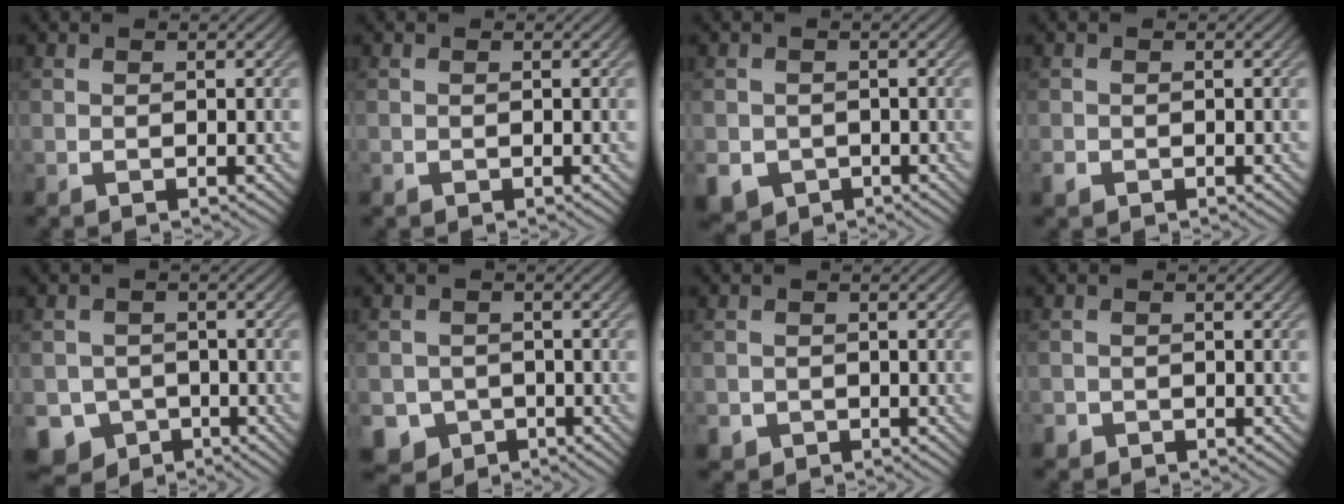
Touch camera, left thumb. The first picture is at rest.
{"total": 0.0}
{"total": 4.4, "force": [-1.9, 3.7, 1.4], "torque": [-0.036, -0.023, -0.031]}
{"total": 1.0, "force": [-0.7, 0.7, 0.4], "torque": [-0.009, -0.005, -0.016]}
{"total": 6.3, "force": [-3.6, 4.9, 1.6], "torque": [-0.022, -0.016, -0.067]}
{"total": 4.8, "force": [-2.7, 3.8, 1.1], "torque": [-0.017, -0.007, -0.051]}
{"total": 1.6, "force": [-0.9, 1.3, 0.2], "torque": [0.000, -0.007, -0.021]}
{"total": 1.4, "force": [-1.0, 1.0, 0.2], "torque": [-0.001, -0.004, -0.023]}